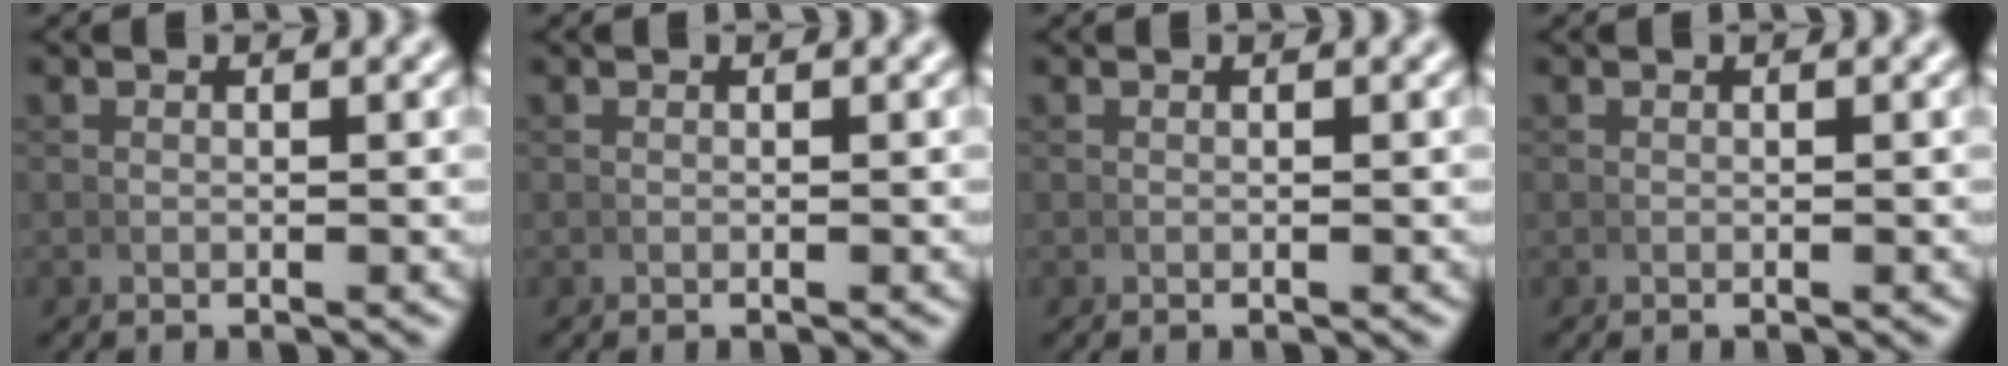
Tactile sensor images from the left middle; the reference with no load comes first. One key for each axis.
{"total": 0.0}
{"total": 0.0}
{"total": 0.0}